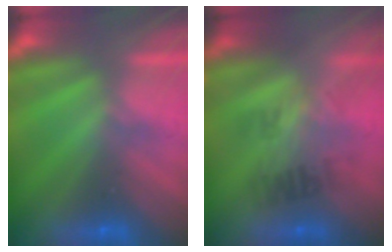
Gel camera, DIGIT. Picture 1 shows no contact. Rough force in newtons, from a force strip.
{"total": 2.3}